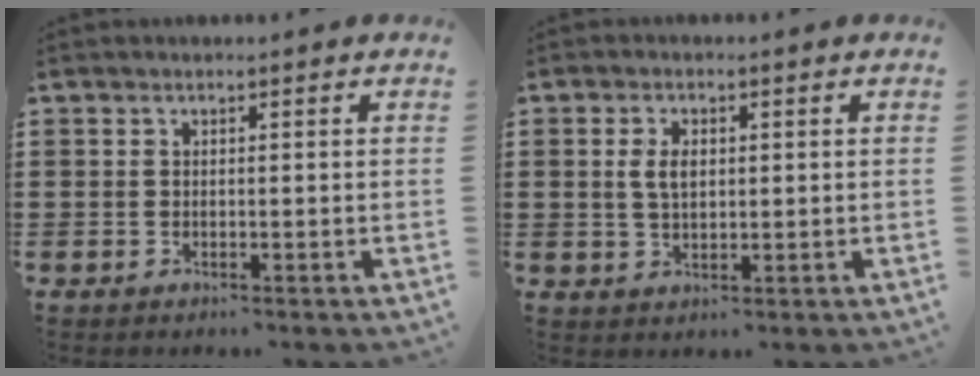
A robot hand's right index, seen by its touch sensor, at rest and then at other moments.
{"total": 3.6, "force": [0.6, 2.0, 2.9], "torque": [-0.067, 0.007, 0.008]}